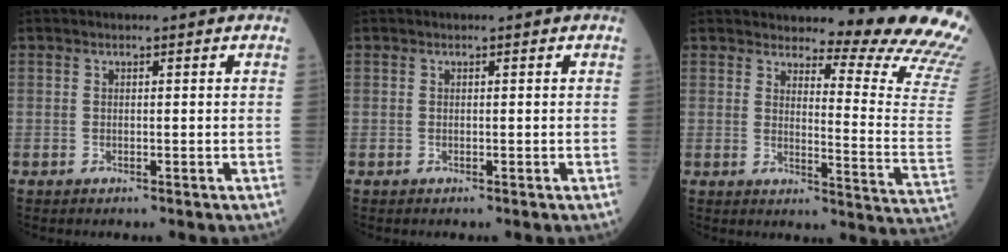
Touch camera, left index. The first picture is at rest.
{"total": 0.0}
{"total": 16.4, "force": [15.4, -0.9, 5.4], "torque": [-0.076, -0.149, 0.164]}